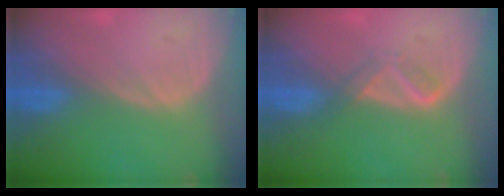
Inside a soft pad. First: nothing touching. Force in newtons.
{"total": 2.4, "press": 2.4, "slide": 0.7}